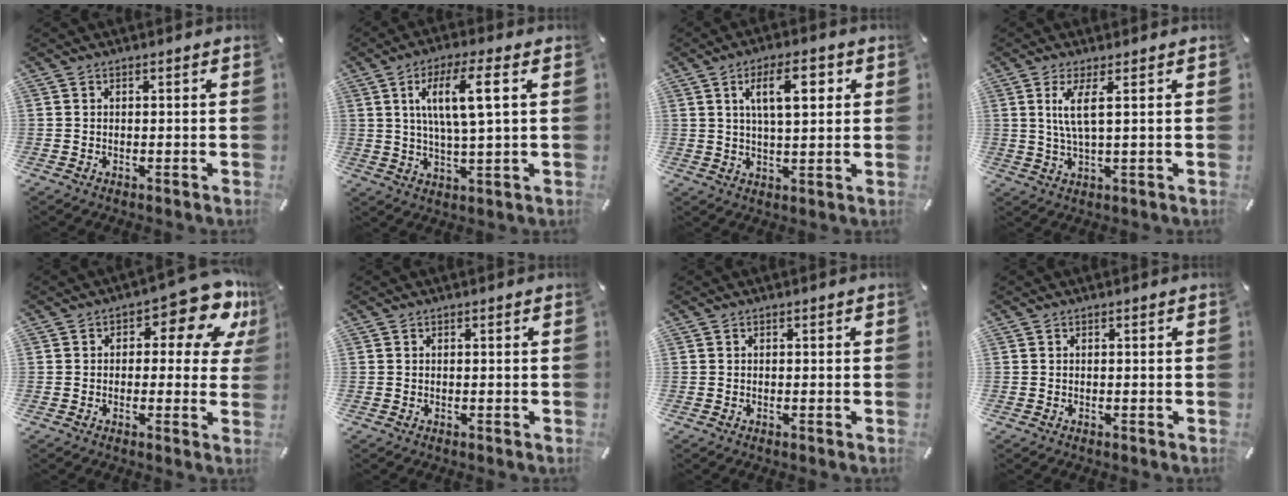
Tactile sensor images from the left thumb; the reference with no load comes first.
{"total": 10.4, "force": [2.9, 1.9, 9.8], "torque": [-0.198, 0.006, 0.043]}
{"total": 10.4, "force": [3.8, 4.0, 8.8], "torque": [-0.147, -0.002, 0.059]}
{"total": 5.9, "force": [1.8, 0.9, 5.6], "torque": [-0.120, -0.005, 0.027]}
{"total": 11.6, "force": [6.1, 5.2, 8.4], "torque": [-0.106, -0.042, 0.103]}
{"total": 0.0}
{"total": 0.0}
{"total": 0.0}